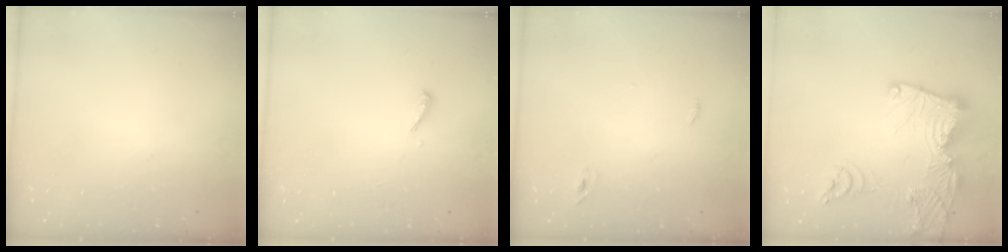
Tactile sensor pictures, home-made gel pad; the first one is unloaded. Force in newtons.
{"total": 7.1, "press": 7.0, "slide": 0.8}
{"total": 2.9, "press": 2.7, "slide": 1.0}
{"total": 21.8, "press": 21.7, "slide": 2.3}